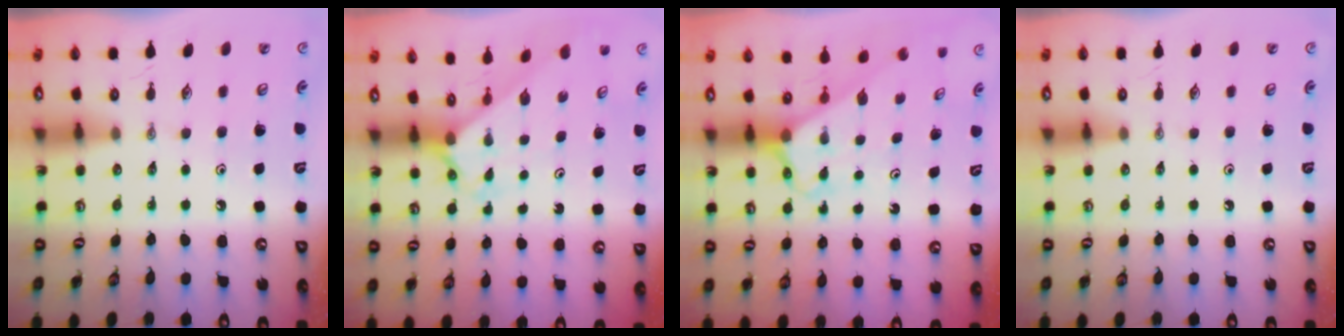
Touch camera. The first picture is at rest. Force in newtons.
{"total": 2.1, "press": 2.1, "slide": 0.2}
{"total": 2.7, "press": 2.7, "slide": 0.1}
{"total": 0.0}